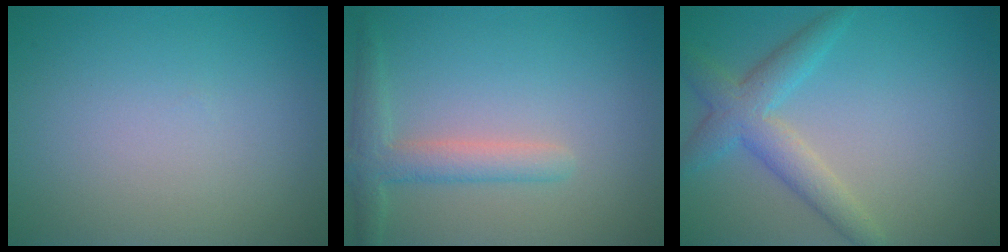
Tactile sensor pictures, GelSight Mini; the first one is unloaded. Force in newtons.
{"total": 3.0, "press": 3.0, "slide": 0.2}
{"total": 3.9, "press": 3.9, "slide": 0.1}